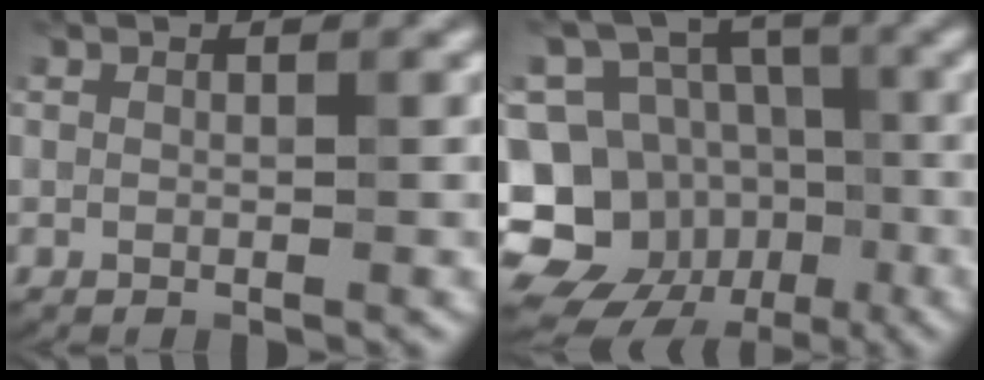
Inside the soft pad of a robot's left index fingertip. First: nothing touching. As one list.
[{"total": 15.1, "force": [-5.7, 13.0, 5.1], "torque": [-0.114, -0.011, -0.100]}]